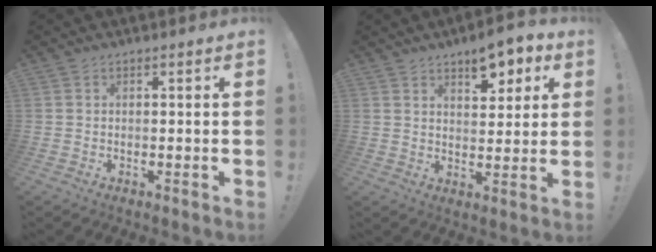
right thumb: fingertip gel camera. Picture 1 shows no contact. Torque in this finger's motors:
{"motor_torque": [0.03, 0.08, 0.45, 0.65, 0.10]}